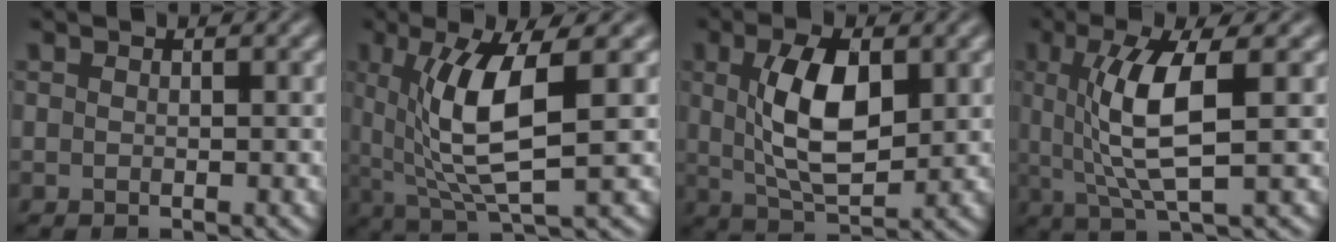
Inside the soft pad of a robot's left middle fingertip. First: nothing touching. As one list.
[{"total": 7.5, "force": [0.9, 1.9, 7.2], "torque": [-0.146, -0.012, 0.029]}, {"total": 6.5, "force": [0.9, 2.9, 5.7], "torque": [-0.126, -0.001, 0.026]}, {"total": 6.4, "force": [0.5, 1.5, 6.2], "torque": [-0.125, -0.005, 0.018]}]